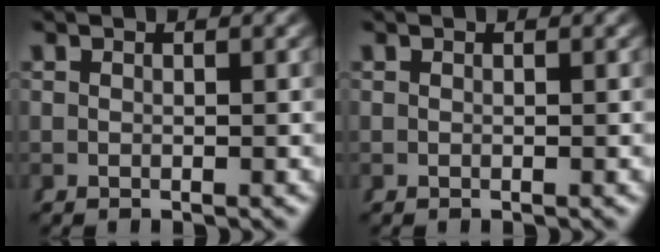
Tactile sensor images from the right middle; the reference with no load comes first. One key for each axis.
{"total": 0.0}